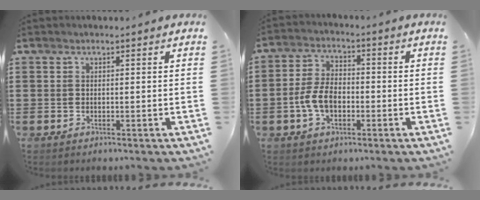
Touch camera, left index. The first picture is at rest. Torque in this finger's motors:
{"motor_torque": [1.19, 0.66, 0.60, 0.09]}